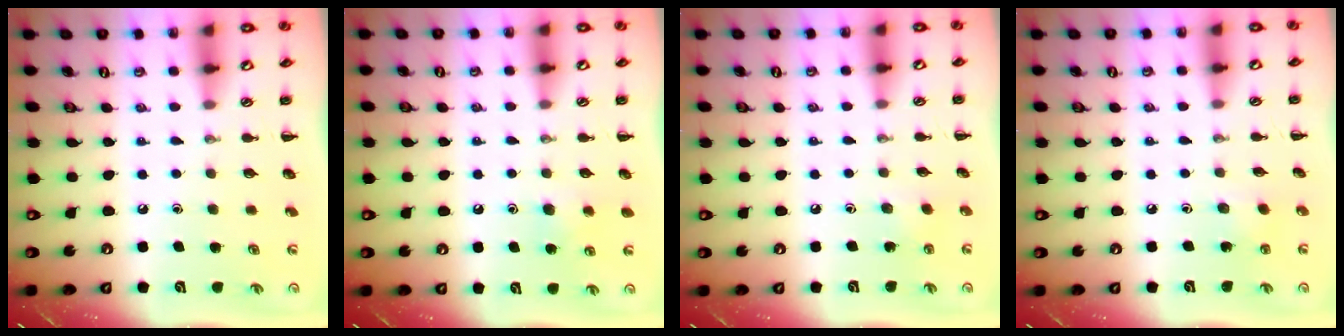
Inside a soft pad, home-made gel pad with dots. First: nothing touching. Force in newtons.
{"total": 5.5, "press": 5.2, "slide": 1.9}
{"total": 3.2, "press": 3.1, "slide": 1.0}
{"total": 2.8, "press": 2.6, "slide": 0.9}